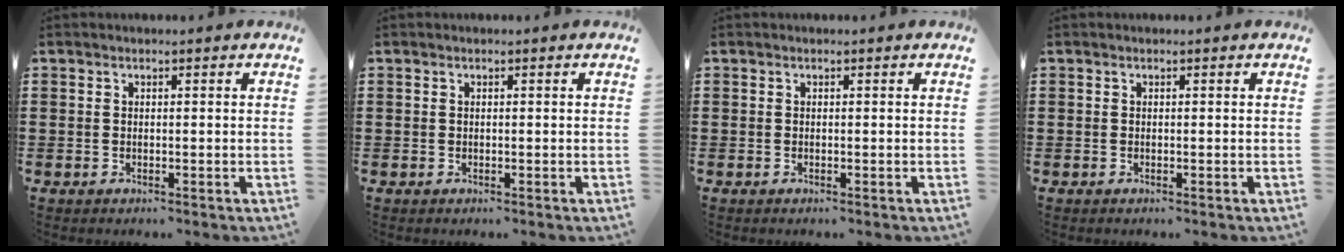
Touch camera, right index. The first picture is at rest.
{"total": 0.0}
{"total": 0.0}
{"total": 0.0}